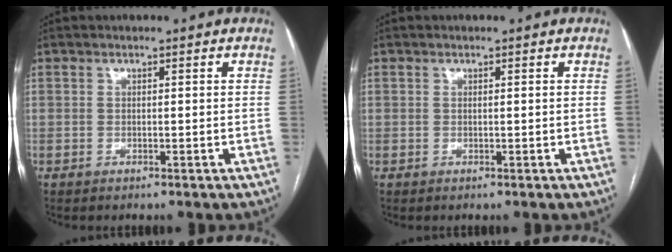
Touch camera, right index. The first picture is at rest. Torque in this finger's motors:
{"motor_torque": [-1.92, -0.22, -1.05, -0.21]}